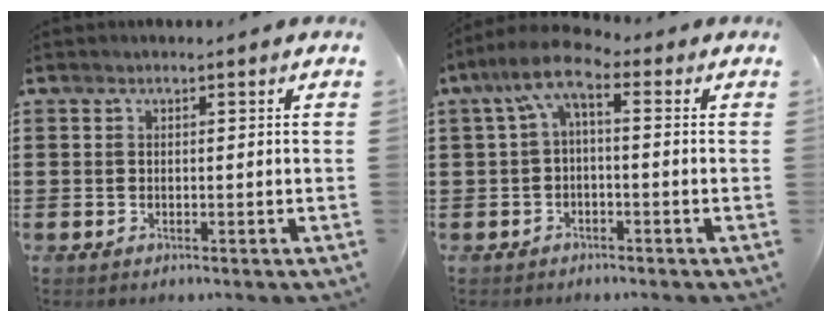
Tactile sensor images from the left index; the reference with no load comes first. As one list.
[{"total": 4.9, "force": [-0.4, 1.6, 4.6], "torque": [-0.107, -0.014, -0.020]}]